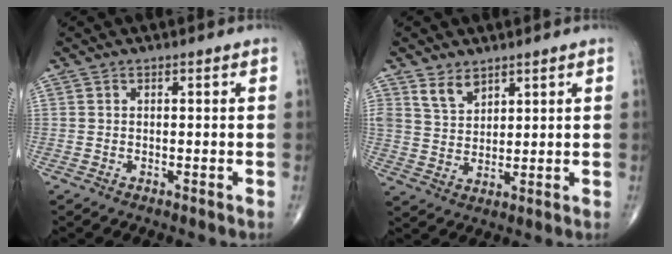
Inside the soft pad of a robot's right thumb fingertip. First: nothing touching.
{"total": 4.8, "force": [3.4, 2.8, 1.8], "torque": [-0.016, -0.028, 0.071]}